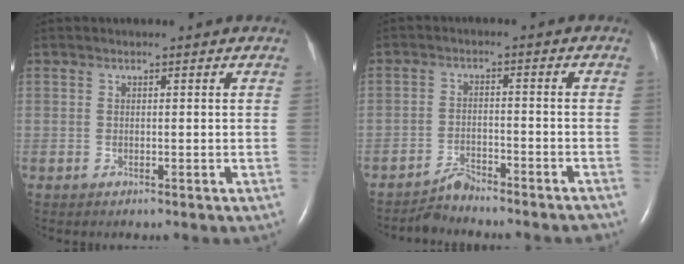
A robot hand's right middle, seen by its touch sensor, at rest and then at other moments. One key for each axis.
{"total": 4.7, "fx": -4.7, "fy": 0.4, "fz": 0.4, "tx": -0.001, "ty": -0.003, "tz": -0.076}